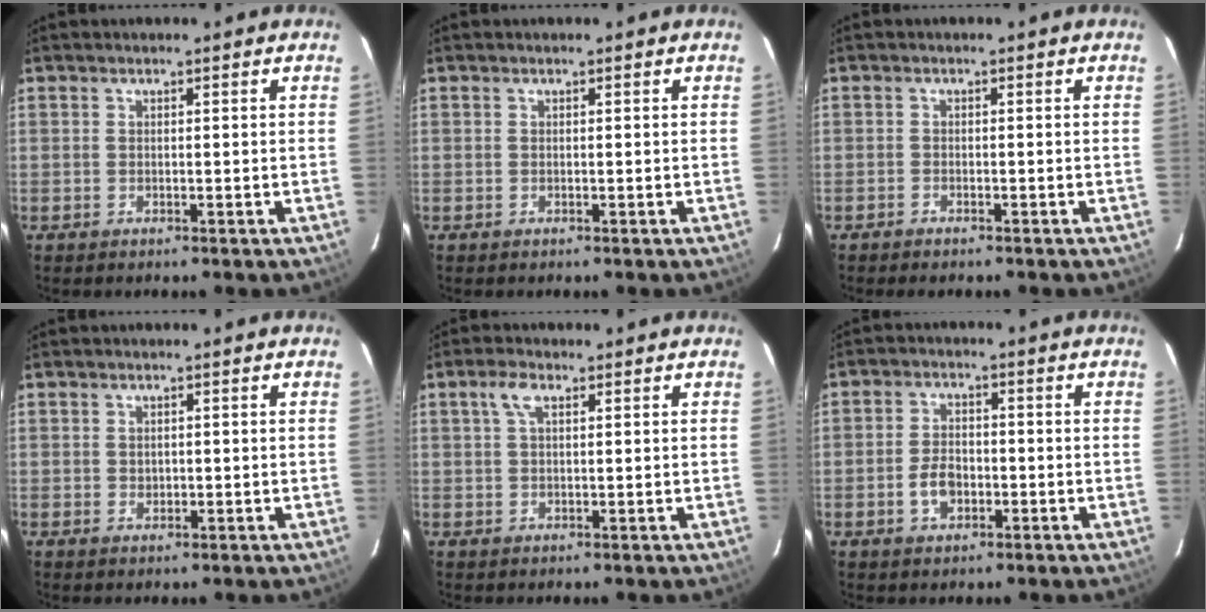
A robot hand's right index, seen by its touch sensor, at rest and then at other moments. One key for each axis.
{"total": 0.0}
{"total": 1.4, "fx": -1.3, "fy": 0.3, "fz": 0.4, "tx": -0.017, "ty": -0.002, "tz": -0.027}
{"total": 1.0, "fx": 0.2, "fy": 0.9, "fz": 0.2, "tx": 0.000, "ty": 0.001, "tz": 0.005}
{"total": 2.8, "fx": 1.3, "fy": 1.3, "fz": 2.2, "tx": -0.045, "ty": 0.008, "tz": 0.024}
{"total": 4.8, "fx": -1.7, "fy": 3.2, "fz": 3.2, "tx": -0.065, "ty": 0.009, "tz": -0.027}